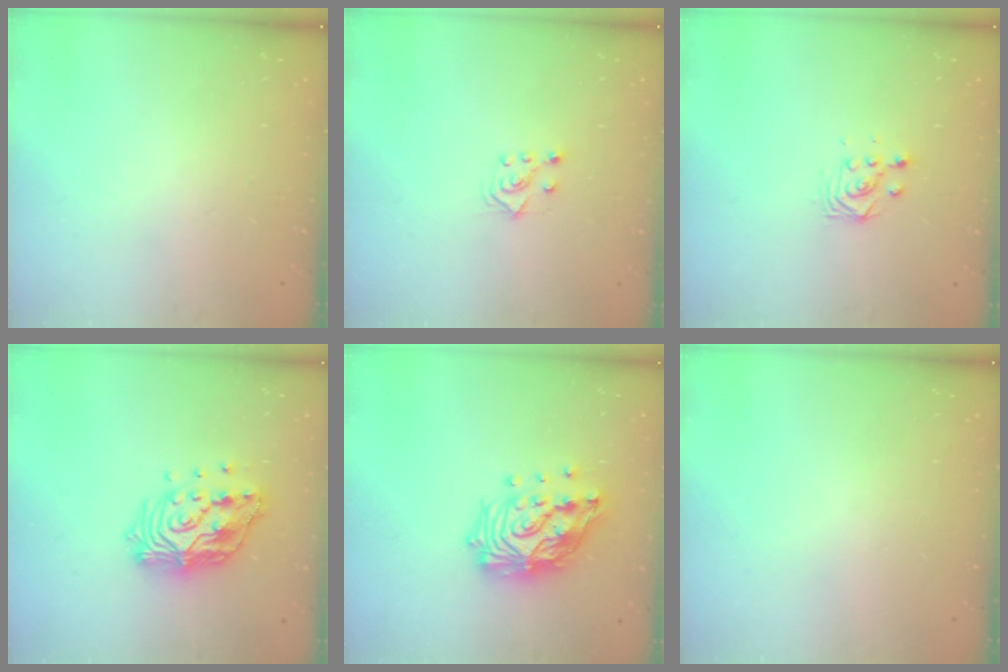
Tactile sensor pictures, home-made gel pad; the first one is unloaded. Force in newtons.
{"total": 5.7, "press": 5.7, "slide": 0.8}
{"total": 2.8, "press": 2.8, "slide": 0.3}
{"total": 15.9, "press": 15.8, "slide": 1.5}
{"total": 18.2, "press": 18.1, "slide": 1.6}
{"total": 0.0}